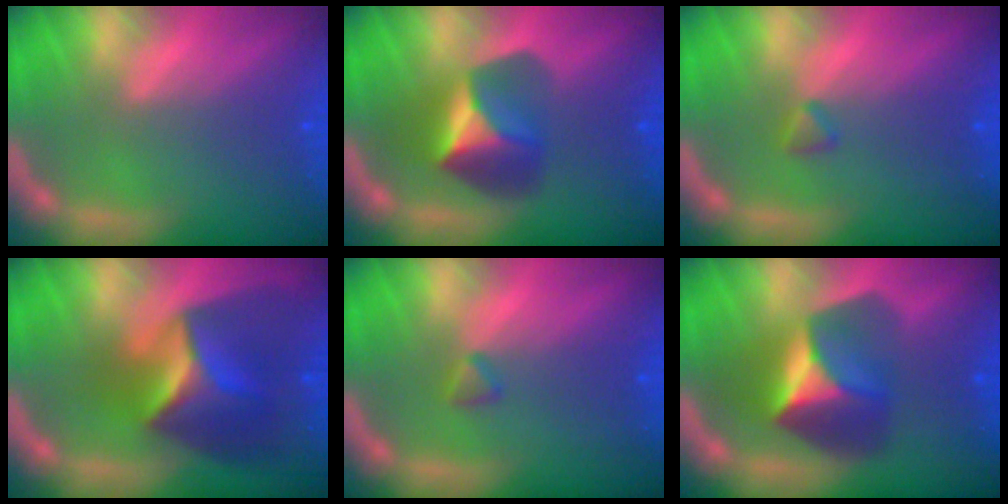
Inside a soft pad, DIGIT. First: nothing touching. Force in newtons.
{"total": 5.4}
{"total": 0.9}
{"total": 8.4}
{"total": 0.9}
{"total": 6.9}